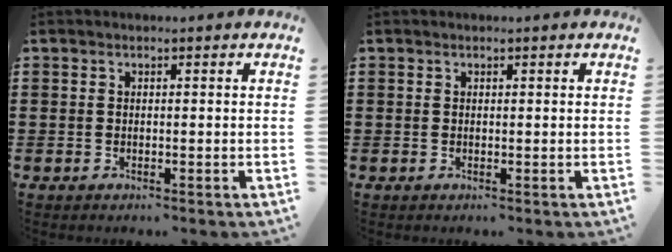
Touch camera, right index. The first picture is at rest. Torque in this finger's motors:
{"motor_torque": [-0.17, 0.10, 0.00, -0.01]}